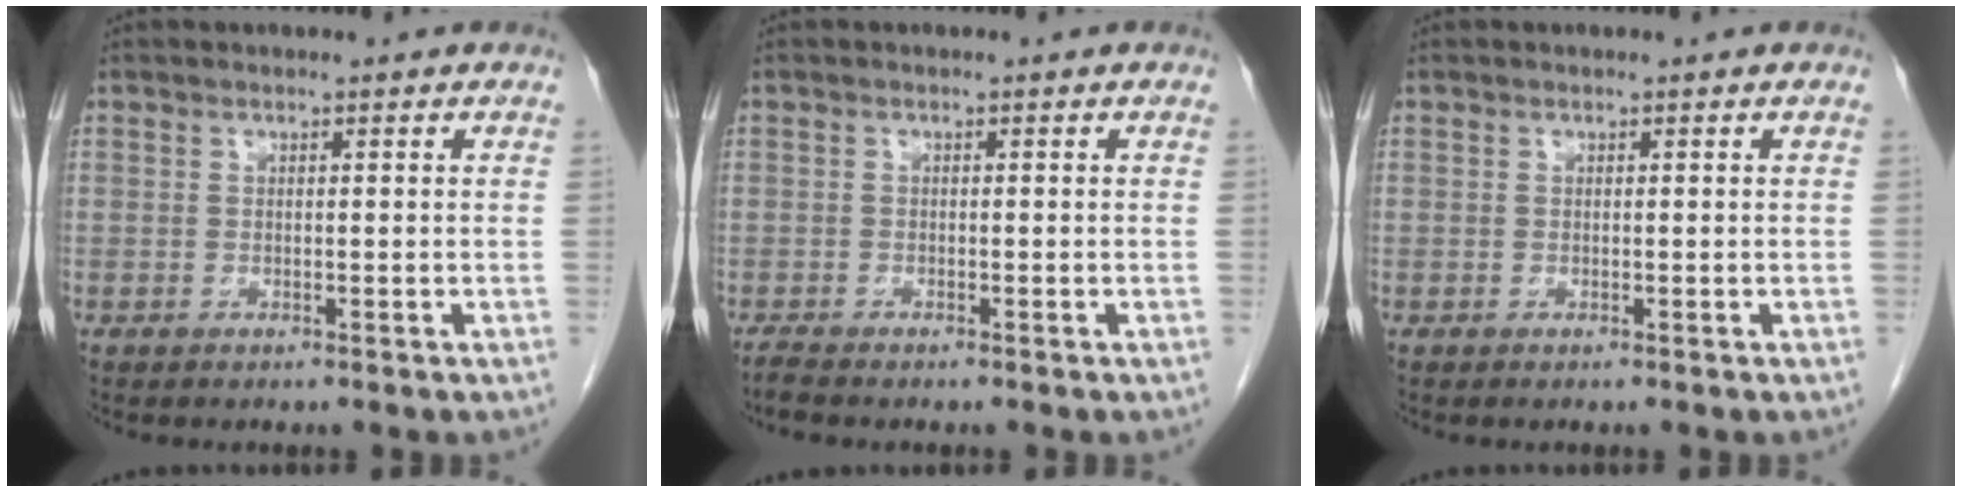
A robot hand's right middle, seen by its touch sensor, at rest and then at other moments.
{"total": 1.2, "force": [-1.1, -0.1, 0.4], "torque": [-0.018, -0.006, -0.025]}
{"total": 0.0}